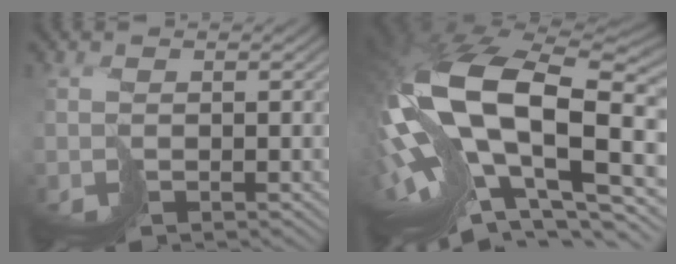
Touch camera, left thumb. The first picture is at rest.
{"total": 20.2, "force": [-1.2, 11.5, 16.5], "torque": [-0.352, -0.026, -0.016]}